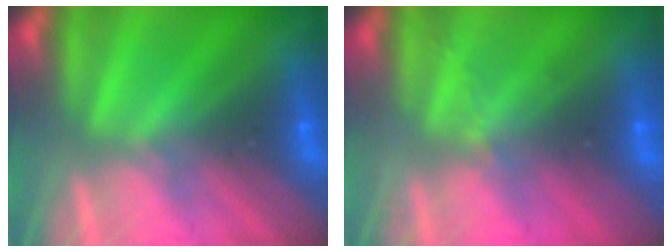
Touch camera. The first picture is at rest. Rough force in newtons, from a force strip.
{"total": 2.1}